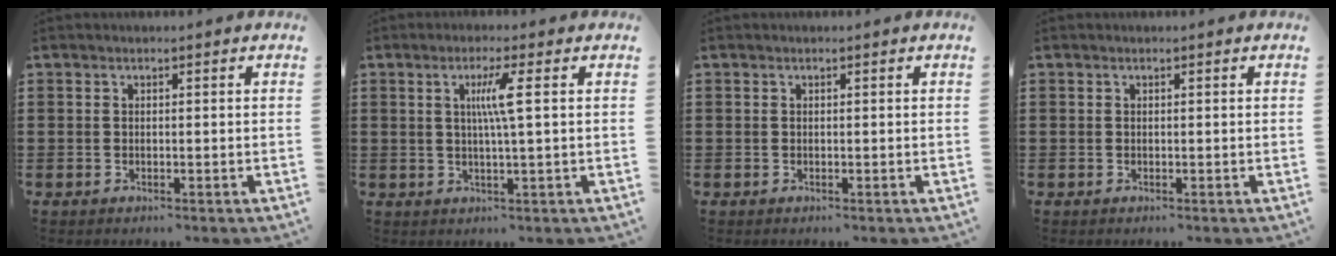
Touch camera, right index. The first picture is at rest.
{"total": 4.5, "force": [0.8, -0.4, 4.4], "torque": [-0.085, -0.004, 0.008]}
{"total": 0.0}
{"total": 0.0}